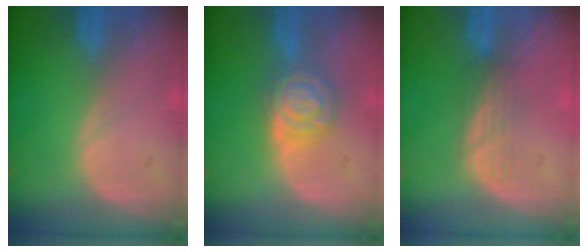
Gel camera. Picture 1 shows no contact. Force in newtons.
{"total": 6.2, "press": 6.2, "slide": 0.4}
{"total": 3.1, "press": 2.6, "slide": 1.6}